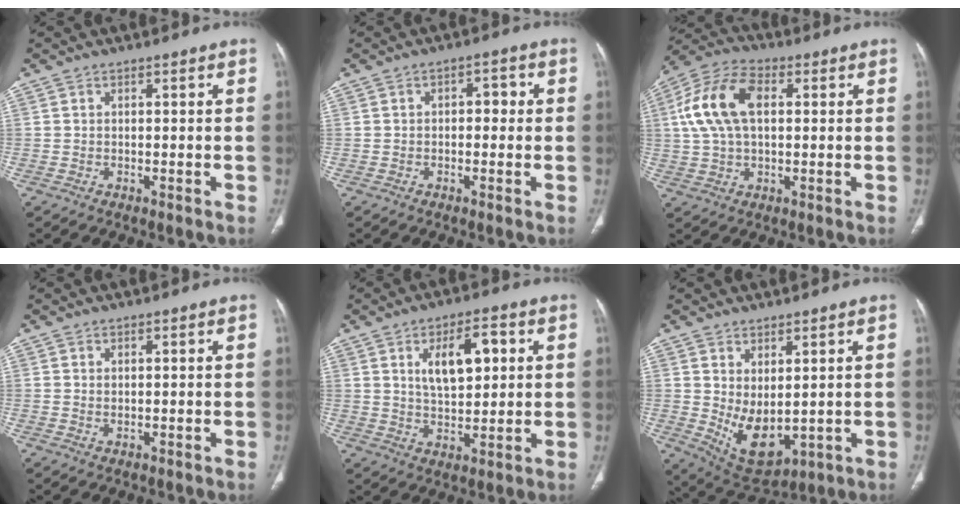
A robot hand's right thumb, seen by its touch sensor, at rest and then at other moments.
{"total": 3.2, "force": [0.1, 2.0, 2.4], "torque": [-0.017, 0.012, -0.006]}
{"total": 13.6, "force": [2.7, 8.0, 10.6], "torque": [-0.216, 0.025, 0.047]}
{"total": 0.8, "force": [0.3, 0.5, 0.6], "torque": [-0.013, -0.001, 0.009]}
{"total": 10.0, "force": [3.0, 4.9, 8.2], "torque": [-0.111, -0.004, 0.053]}
{"total": 9.1, "force": [0.6, 5.0, 7.6], "torque": [-0.118, -0.021, 0.041]}